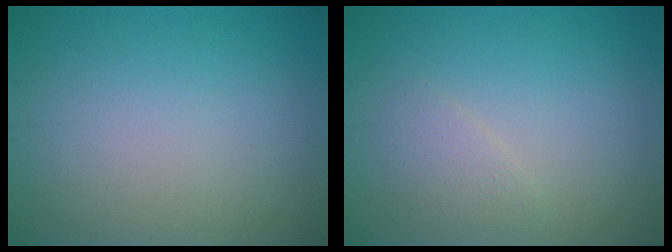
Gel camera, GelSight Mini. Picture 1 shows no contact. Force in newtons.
{"total": 1.5, "press": 1.5, "slide": 0.1}